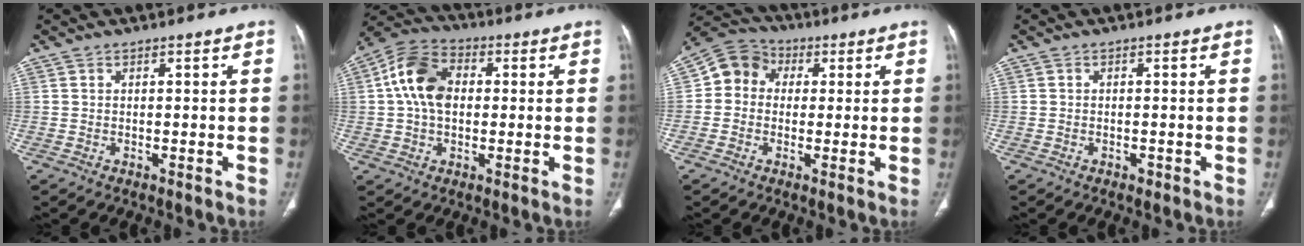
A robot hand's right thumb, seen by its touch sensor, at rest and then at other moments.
{"total": 11.4, "force": [1.3, 7.9, 8.1], "torque": [-0.146, 0.024, 0.016]}
{"total": 7.9, "force": [0.8, 7.1, 3.3], "torque": [-0.040, 0.021, -0.002]}
{"total": 0.9, "force": [-0.5, 0.6, 0.4], "torque": [-0.005, 0.001, -0.008]}